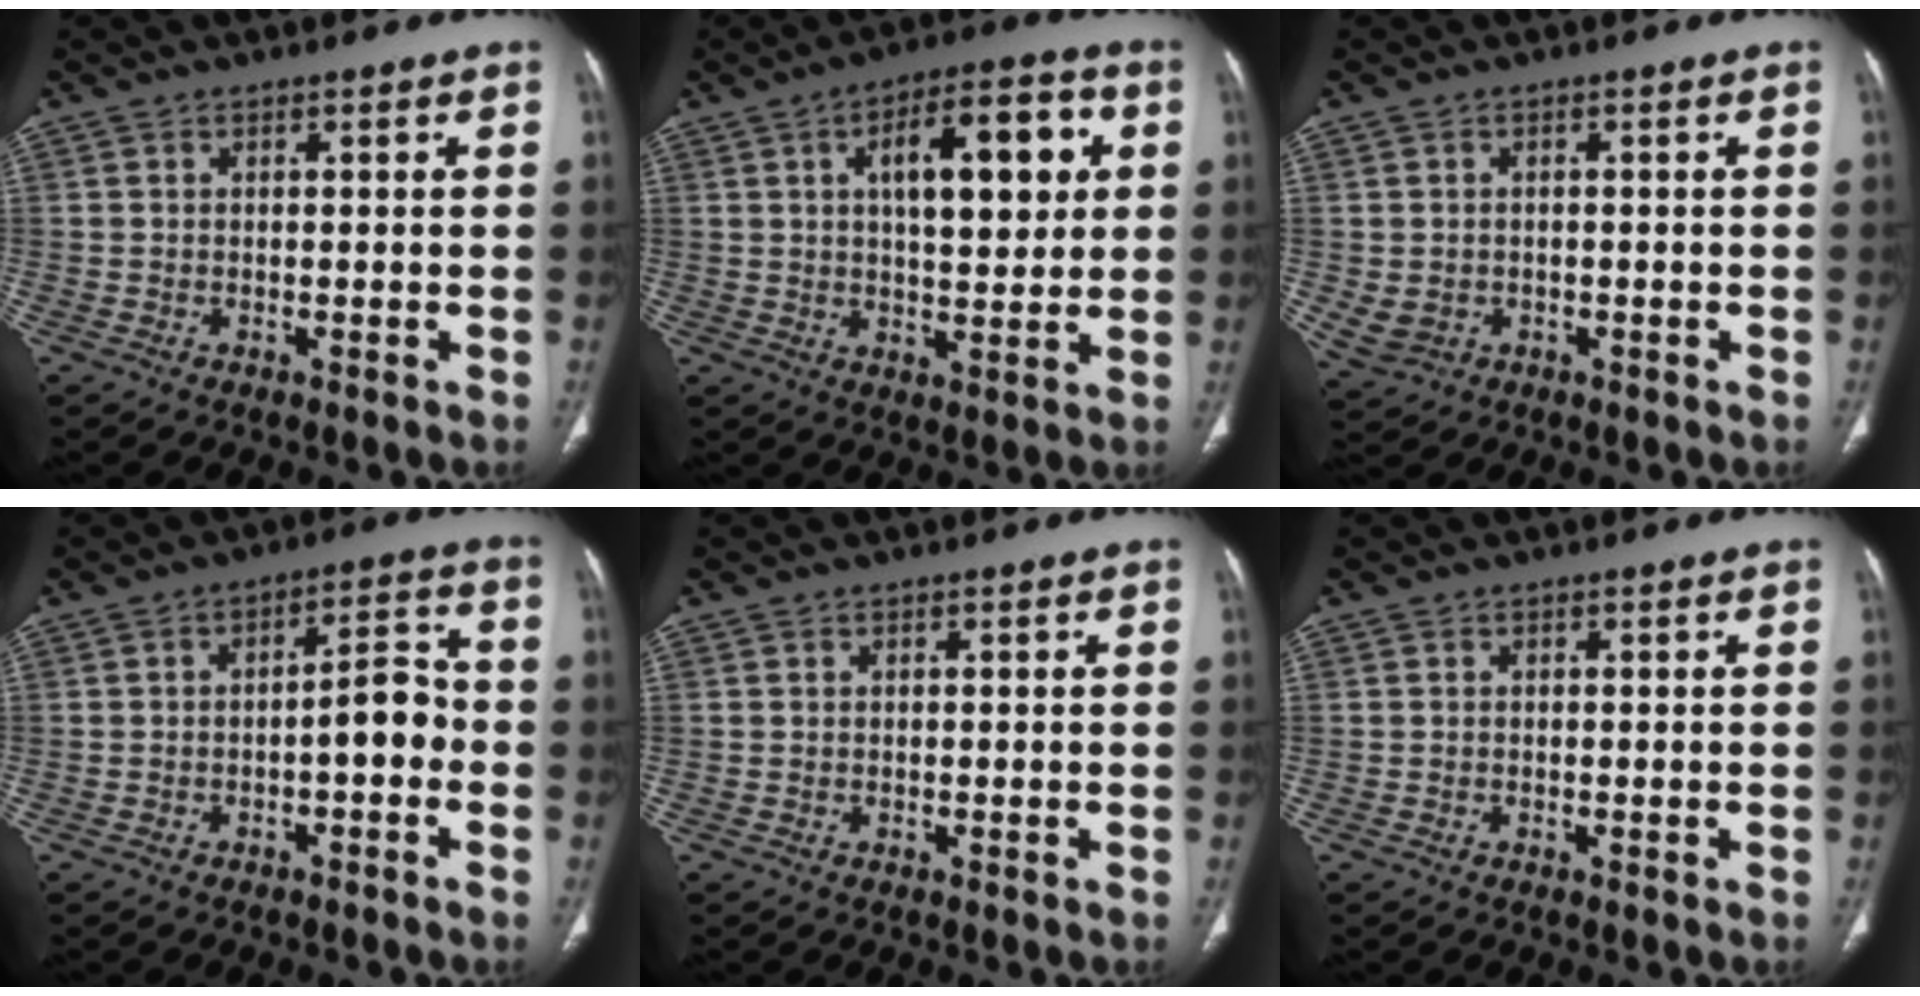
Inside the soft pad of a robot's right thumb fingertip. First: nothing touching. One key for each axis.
{"total": 14.7, "fx": 4.0, "fy": 6.1, "fz": 12.8, "tx": -0.160, "ty": 0.004, "tz": 0.059}
{"total": 3.8, "fx": -0.6, "fy": 3.3, "fz": 1.8, "tx": -0.038, "ty": 0.003, "tz": 0.004}
{"total": 6.4, "fx": -1.8, "fy": 2.6, "fz": 5.5, "tx": -0.065, "ty": 0.034, "tz": -0.029}
{"total": 0.0}
{"total": 0.0}